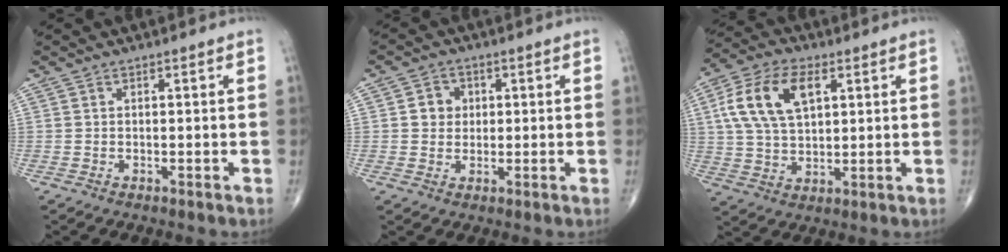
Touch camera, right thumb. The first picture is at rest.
{"total": 4.1, "force": [0.7, 3.7, 1.6], "torque": [-0.003, 0.003, 0.007]}
{"total": 13.6, "force": [4.2, 7.6, 10.4], "torque": [-0.199, 0.006, 0.078]}